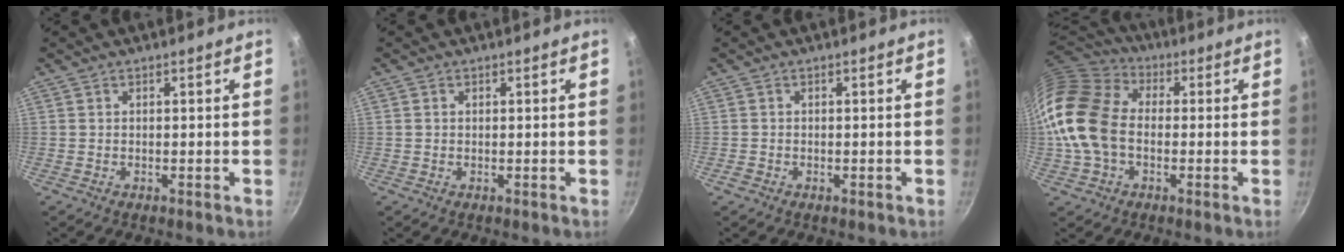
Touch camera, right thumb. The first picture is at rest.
{"total": 0.7, "force": [0.2, 0.6, 0.3], "torque": [-0.004, 0.004, 0.002]}
{"total": 1.0, "force": [-0.5, 0.7, 0.4], "torque": [-0.007, 0.001, -0.009]}
{"total": 18.3, "force": [-0.9, 13.3, 12.5], "torque": [-0.238, 0.032, -0.029]}